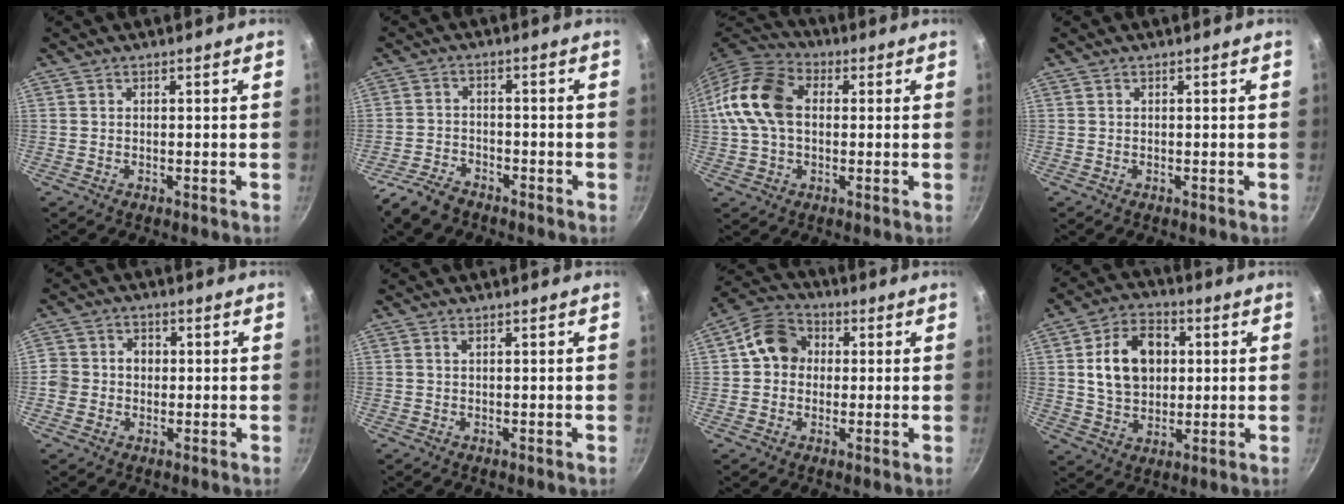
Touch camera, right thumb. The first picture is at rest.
{"total": 6.3, "force": [-4.8, 3.0, 2.6], "torque": [-0.054, 0.034, -0.094]}
{"total": 13.9, "force": [1.2, 9.6, 9.9], "torque": [-0.176, 0.027, 0.005]}
{"total": 0.0}
{"total": 5.2, "force": [-0.6, 4.7, 2.1], "torque": [-0.012, 0.009, -0.023]}
{"total": 0.5, "force": [0.3, 0.2, 0.4], "torque": [-0.007, 0.001, 0.005]}
{"total": 8.9, "force": [0.9, 7.6, 4.6], "torque": [-0.047, 0.020, -0.003]}
{"total": 13.5, "force": [2.3, 9.8, 9.0], "torque": [-0.123, 0.007, 0.036]}